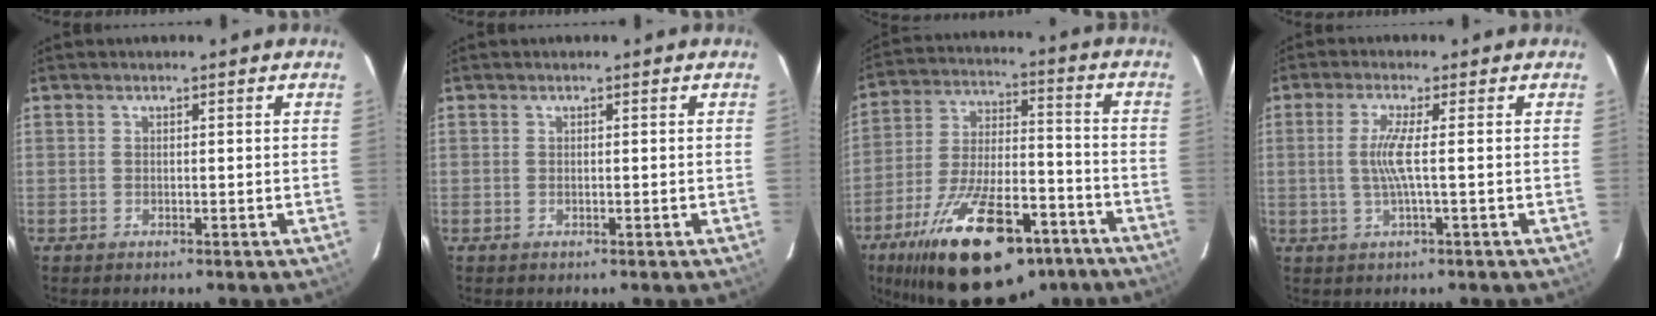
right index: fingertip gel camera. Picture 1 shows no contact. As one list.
[{"total": 0.0}, {"total": 26.6, "force": [-17.3, 10.9, 17.0], "torque": [-0.310, -0.013, -0.259]}, {"total": 4.2, "force": [-0.2, -0.8, 4.1], "torque": [-0.086, -0.004, -0.002]}]